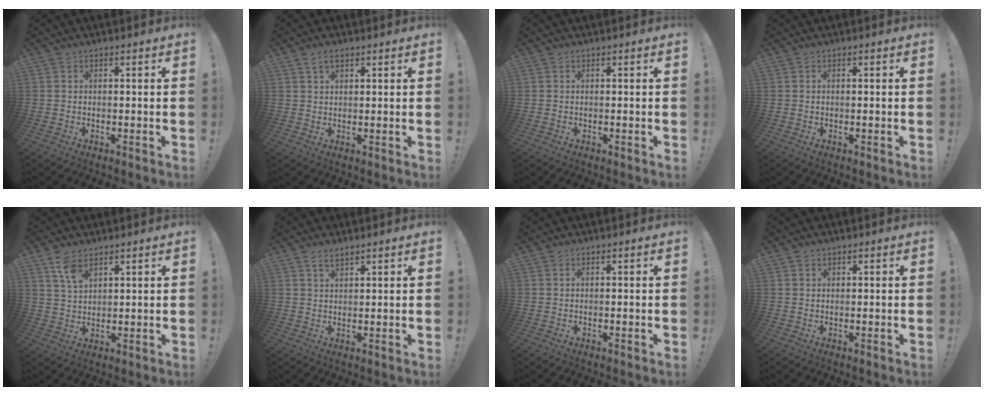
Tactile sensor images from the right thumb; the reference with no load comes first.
{"total": 3.2, "force": [1.9, 1.5, 2.1], "torque": [-0.031, -0.006, 0.033]}
{"total": 0.0}
{"total": 0.0}
{"total": 6.2, "force": [4.0, 2.8, 3.7], "torque": [-0.062, -0.021, 0.073]}
{"total": 2.6, "force": [2.1, 0.8, 1.3], "torque": [-0.017, -0.012, 0.035]}
{"total": 0.0}
{"total": 0.8, "force": [0.6, 0.5, 0.1], "torque": [0.002, -0.001, 0.011]}